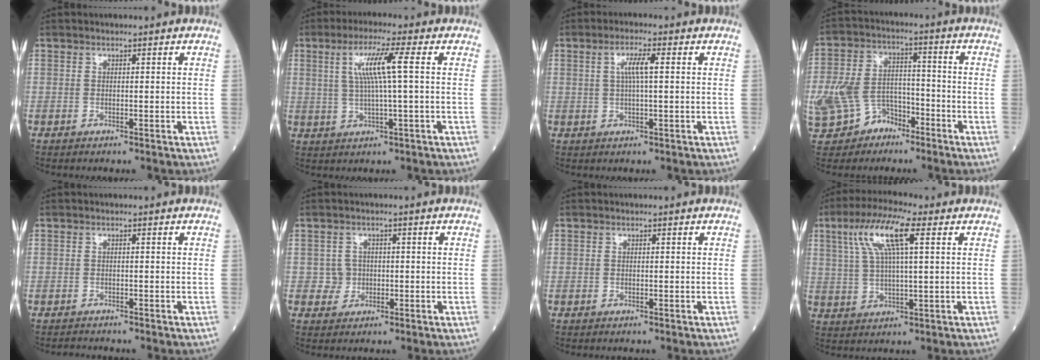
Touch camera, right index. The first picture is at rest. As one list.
[{"total": 6.9, "force": [1.5, -0.5, 6.7], "torque": [-0.129, 0.007, 0.032]}, {"total": 3.7, "force": [0.7, 0.3, 3.6], "torque": [-0.070, 0.006, 0.013]}, {"total": 13.2, "force": [-7.0, 9.3, 6.3], "torque": [-0.161, 0.018, -0.114]}, {"total": 1.0, "force": [-1.0, 0.0, -0.1], "torque": [-0.006, -0.007, -0.014]}, {"total": 2.4, "force": [-0.3, 2.3, 0.2], "torque": [0.004, 0.007, -0.004]}, {"total": 0.0}, {"total": 10.0, "force": [4.1, 1.5, 9.0], "torque": [-0.184, 0.021, 0.076]}]